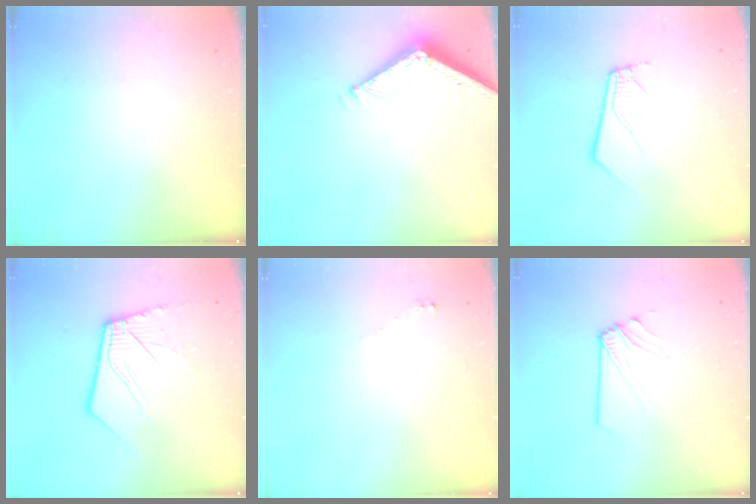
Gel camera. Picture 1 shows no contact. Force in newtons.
{"total": 6.6, "press": 6.6, "slide": 0.1}
{"total": 5.5, "press": 5.5, "slide": 0.4}
{"total": 12.4, "press": 12.3, "slide": 1.7}
{"total": 1.7, "press": 1.6, "slide": 0.2}
{"total": 2.9, "press": 2.8, "slide": 0.5}